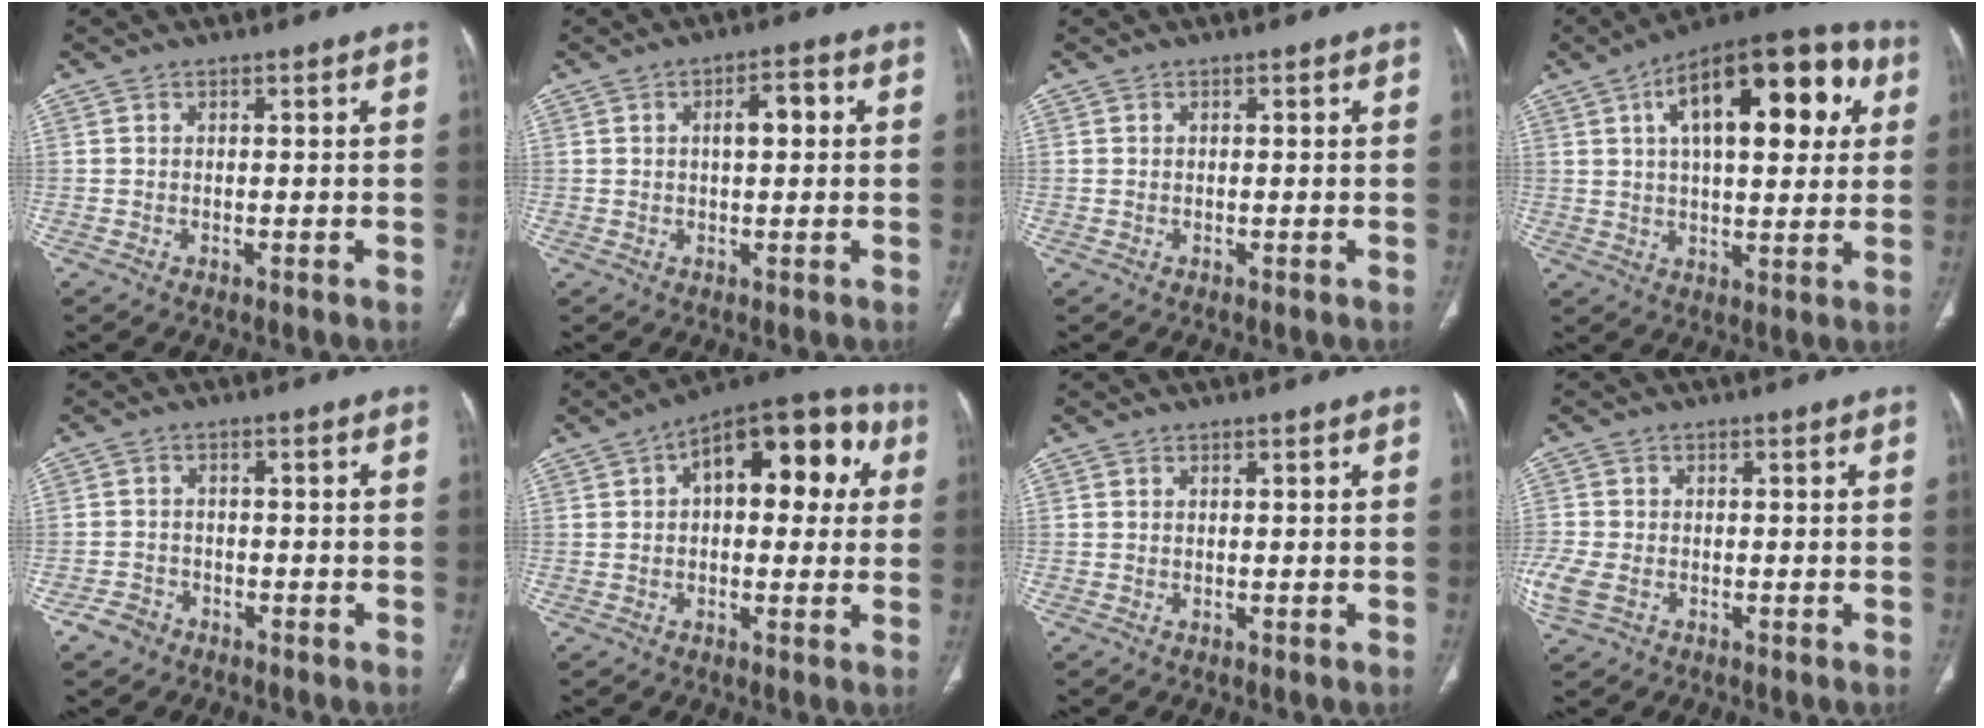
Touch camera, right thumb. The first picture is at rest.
{"total": 4.5, "force": [0.8, 2.1, 3.9], "torque": [-0.058, 0.011, 0.009]}
{"total": 0.0}
{"total": 23.0, "force": [7.2, 10.5, 19.1], "torque": [-0.257, 0.017, 0.101]}
{"total": 3.3, "force": [-2.2, 2.4, 0.6], "torque": [-0.008, 0.019, -0.036]}
{"total": 17.3, "force": [4.4, 9.1, 14.0], "torque": [-0.145, 0.034, 0.053]}
{"total": 0.0}
{"total": 5.9, "force": [-2.2, 4.1, 3.7], "torque": [-0.105, 0.004, -0.038]}